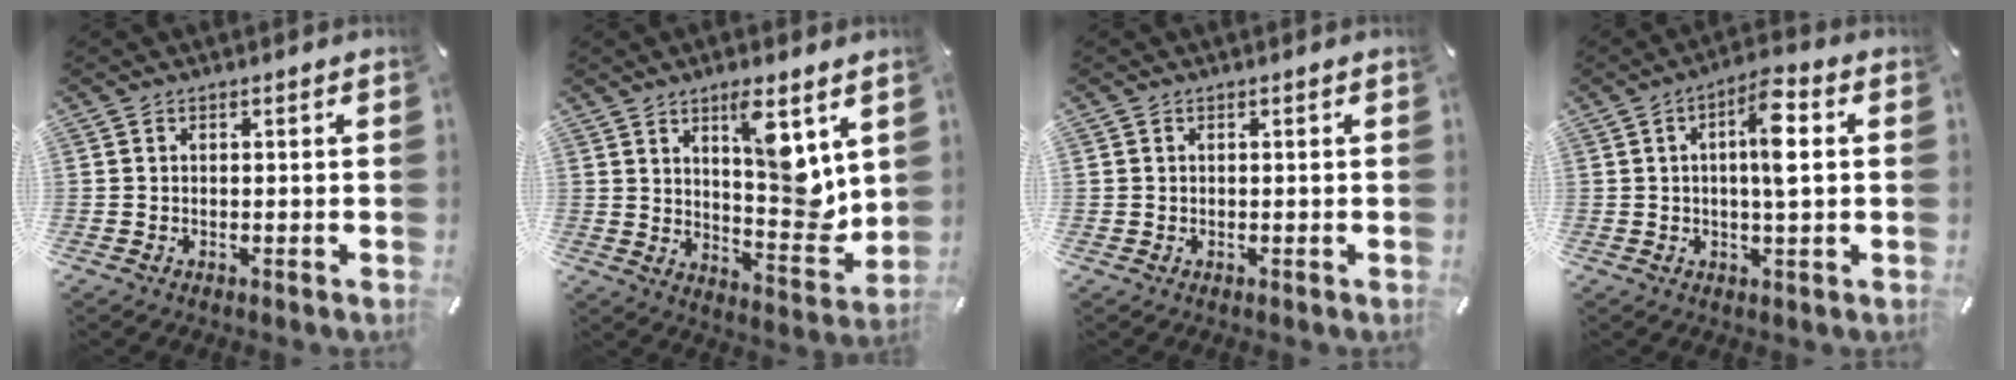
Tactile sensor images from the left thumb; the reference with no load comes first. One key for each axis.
{"total": 11.2, "fx": 5.7, "fy": 3.8, "fz": 8.9, "tx": -0.105, "ty": -0.053, "tz": 0.091}
{"total": 0.0}
{"total": 9.4, "fx": 1.4, "fy": 2.5, "fz": 9.0, "tx": -0.151, "ty": 0.006, "tz": 0.019}